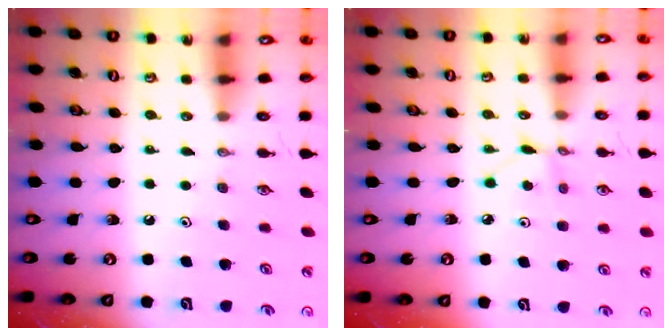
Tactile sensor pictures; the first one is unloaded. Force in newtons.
{"total": 2.2, "press": 2.2, "slide": 0.3}